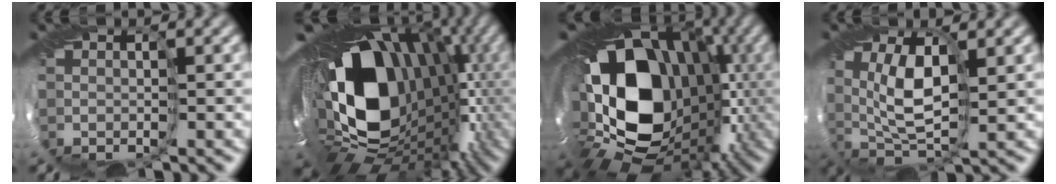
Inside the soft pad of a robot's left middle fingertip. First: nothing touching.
{"total": 21.4, "force": [1.7, 14.3, 15.9], "torque": [-0.284, -0.046, 0.030]}
{"total": 21.0, "force": [-0.4, 15.7, 13.9], "torque": [-0.240, -0.030, 0.004]}
{"total": 6.4, "force": [0.8, 3.4, 5.3], "torque": [-0.127, 0.000, 0.012]}